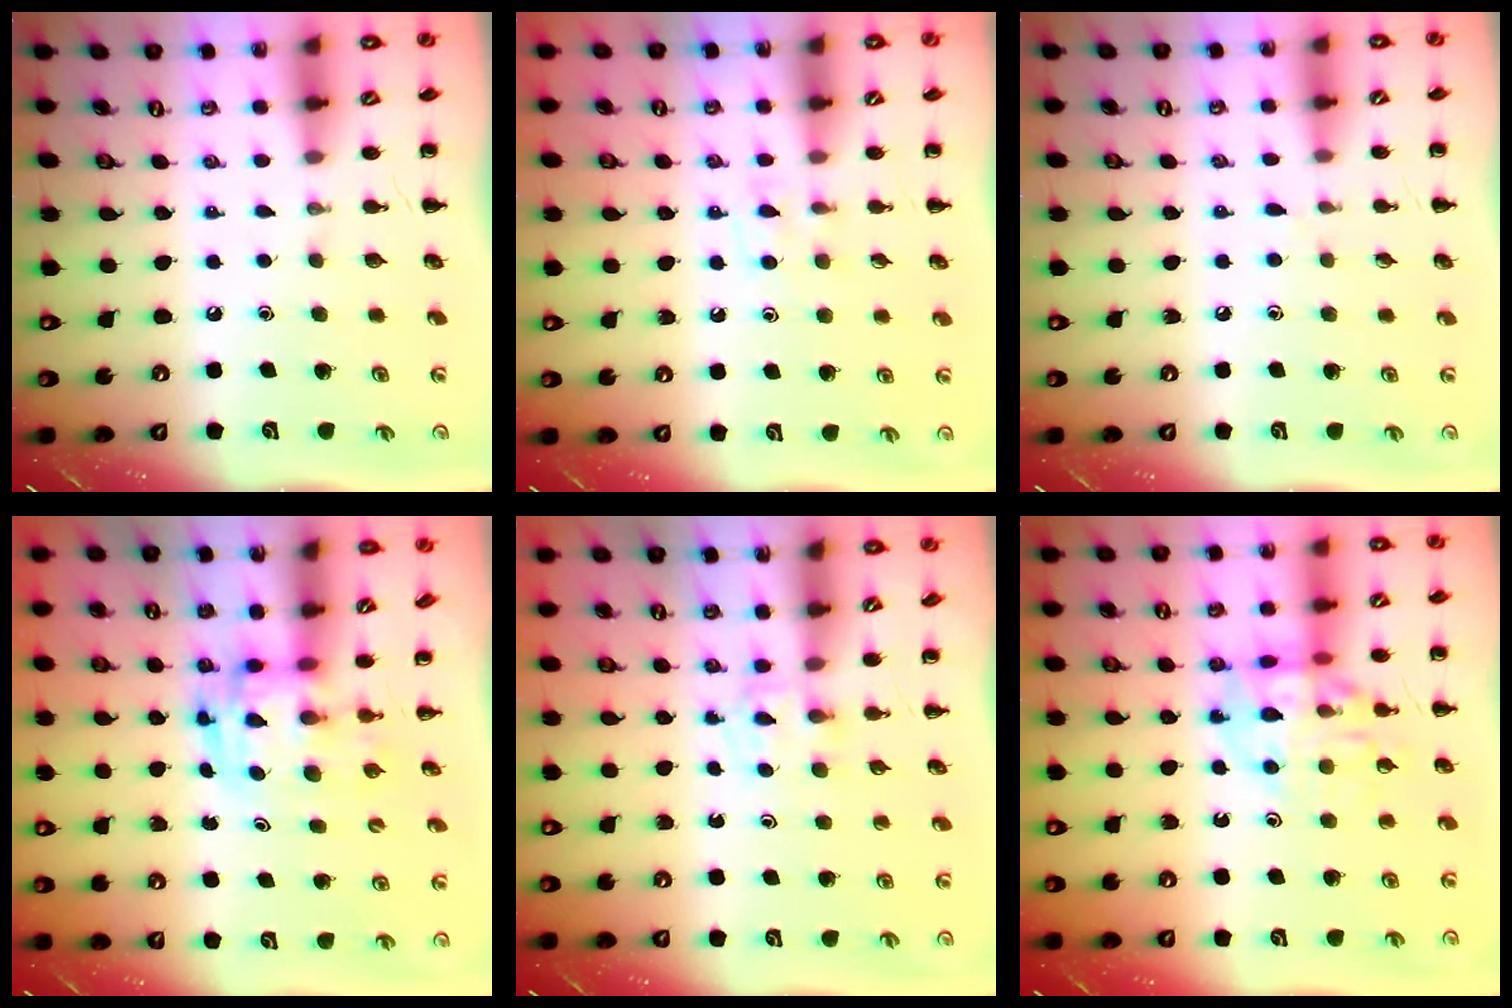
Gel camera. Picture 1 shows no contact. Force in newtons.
{"total": 4.7, "press": 4.3, "slide": 1.8}
{"total": 4.4, "press": 4.0, "slide": 2.0}
{"total": 2.8, "press": 2.8, "slide": 0.5}
{"total": 3.8, "press": 3.6, "slide": 1.2}
{"total": 13.4, "press": 13.3, "slide": 2.0}